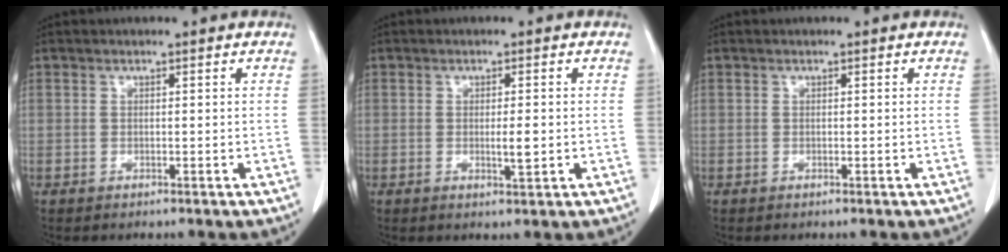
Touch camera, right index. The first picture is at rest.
{"total": 2.4, "force": [-0.2, 0.4, 2.3], "torque": [-0.038, -0.003, -0.002]}
{"total": 0.0}